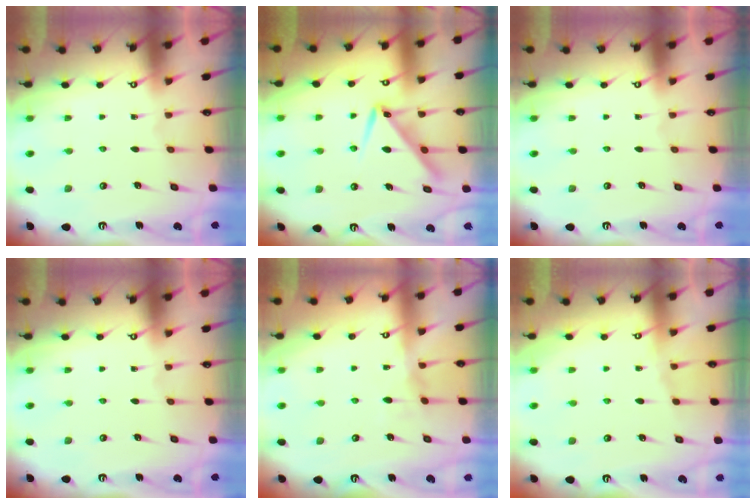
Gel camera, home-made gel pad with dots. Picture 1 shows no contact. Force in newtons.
{"total": 10.3, "press": 10.3, "slide": 0.4}
{"total": 0.0}
{"total": 0.0}
{"total": 7.1, "press": 7.1, "slide": 0.8}
{"total": 4.3, "press": 4.2, "slide": 0.7}